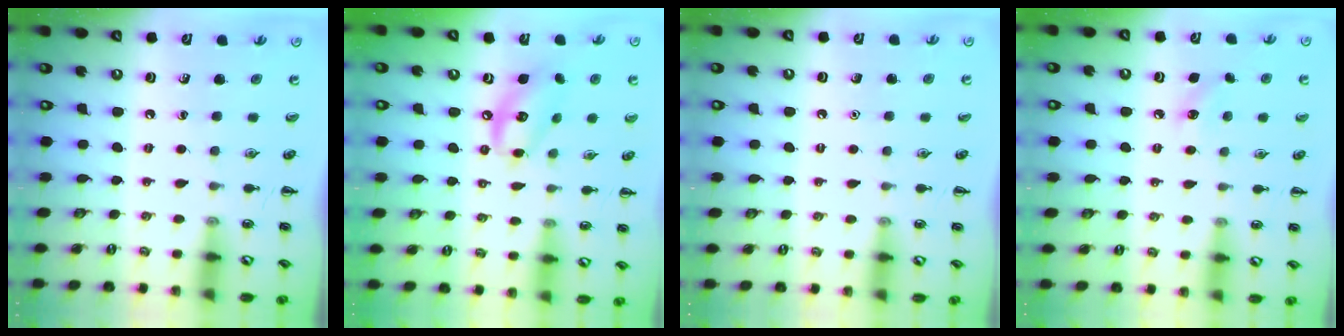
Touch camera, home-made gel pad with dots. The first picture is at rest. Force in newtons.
{"total": 11.2, "press": 11.0, "slide": 2.3}
{"total": 1.6, "press": 1.6, "slide": 0.1}
{"total": 6.8, "press": 6.5, "slide": 2.1}